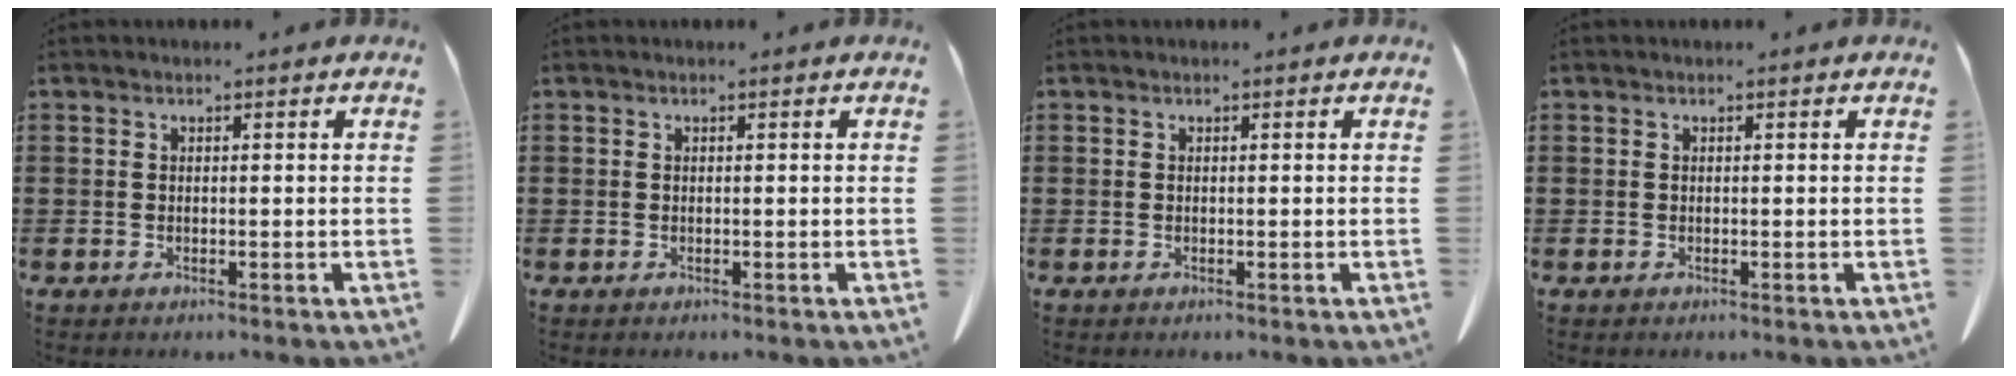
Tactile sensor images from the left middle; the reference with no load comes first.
{"total": 0.0}
{"total": 0.0}
{"total": 0.0}